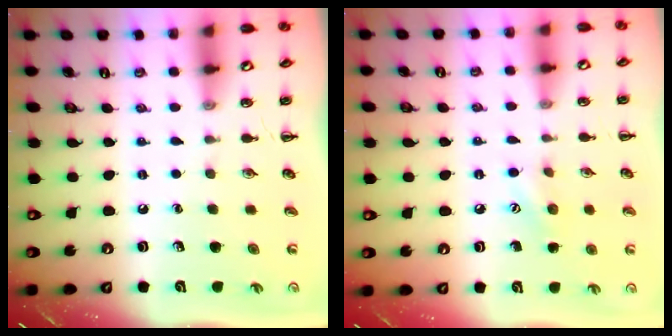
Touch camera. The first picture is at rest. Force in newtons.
{"total": 7.1, "press": 6.9, "slide": 1.7}